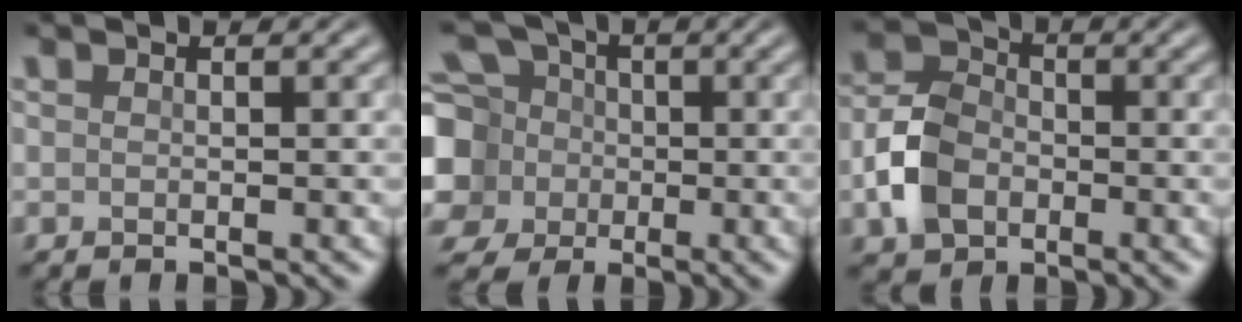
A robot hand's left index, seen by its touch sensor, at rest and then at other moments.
{"total": 10.6, "force": [-1.2, 9.5, 4.6], "torque": [-0.127, 0.009, -0.049]}
{"total": 5.1, "force": [-1.7, 3.7, 3.0], "torque": [-0.062, 0.004, -0.040]}